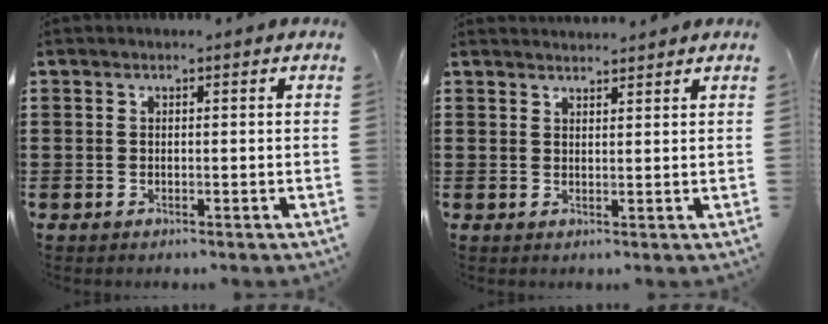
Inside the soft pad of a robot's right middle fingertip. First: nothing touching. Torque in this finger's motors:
{"motor_torque": [0.00, 0.00, 0.00, -0.01]}